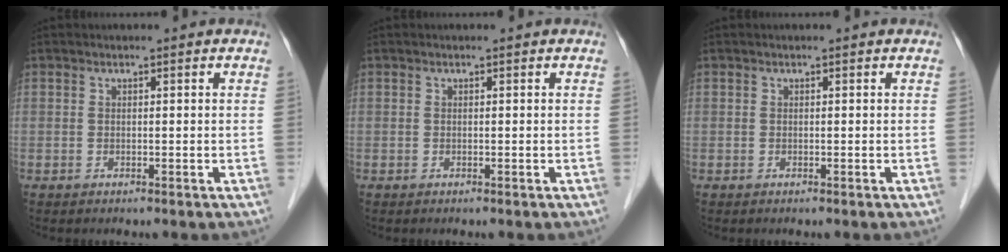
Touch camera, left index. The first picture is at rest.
{"total": 0.0}
{"total": 0.0}